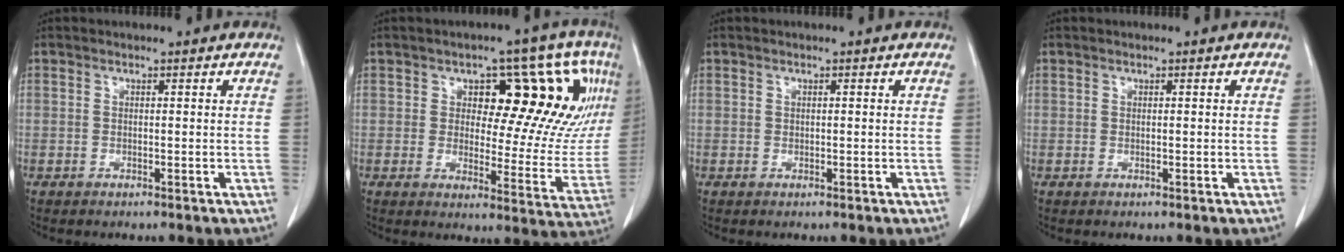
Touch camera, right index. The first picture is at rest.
{"total": 18.6, "force": [6.2, 8.2, 15.4], "torque": [-0.181, 0.021, 0.083]}
{"total": 0.0}
{"total": 0.0}